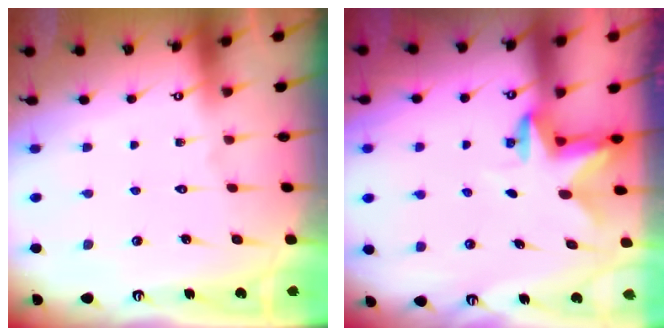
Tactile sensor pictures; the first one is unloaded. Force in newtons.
{"total": 2.8, "press": 2.8, "slide": 0.6}